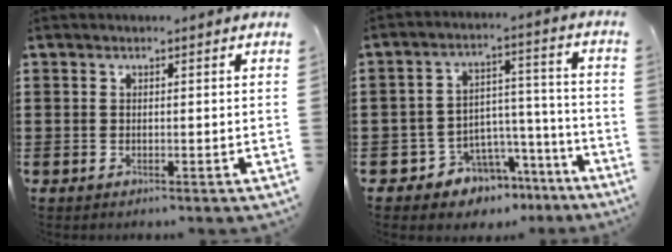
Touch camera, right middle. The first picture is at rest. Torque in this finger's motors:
{"motor_torque": [2.14, 0.00, 0.15, 0.02]}